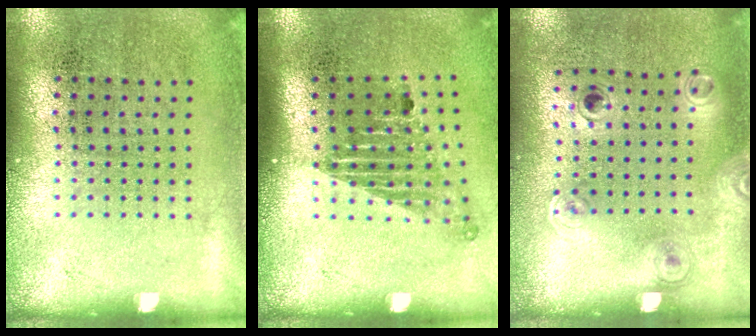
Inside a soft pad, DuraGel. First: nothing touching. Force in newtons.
{"total": 1.6, "press": 1.1, "slide": 1.2}
{"total": 1.1, "press": 0.8, "slide": 0.7}